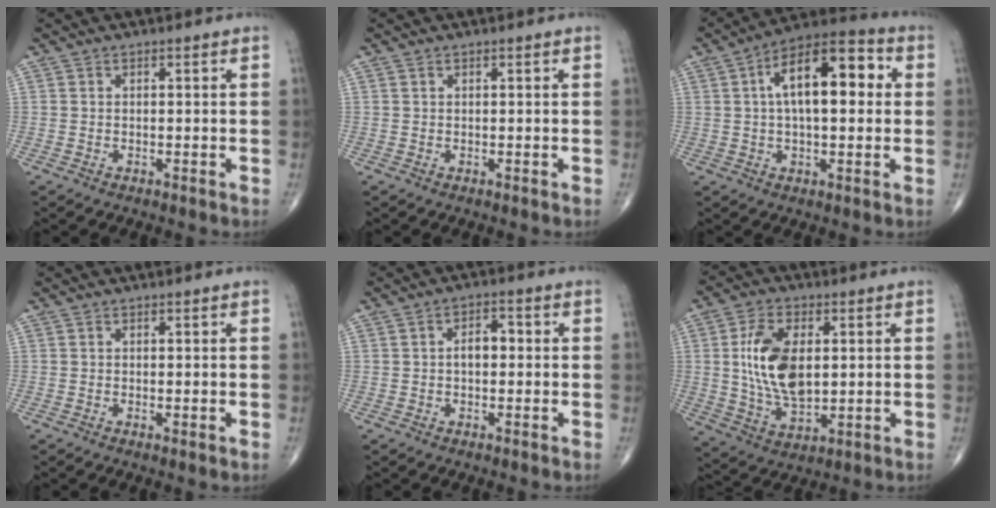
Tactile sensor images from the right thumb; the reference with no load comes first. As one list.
[{"total": 0.0}, {"total": 16.1, "force": [2.9, 7.4, 14.0], "torque": [-0.206, 0.029, 0.038]}, {"total": 0.8, "force": [-0.1, 0.1, 0.8], "torque": [-0.015, -0.005, -0.002]}, {"total": 4.0, "force": [0.1, 2.4, 3.2], "torque": [-0.044, 0.015, -0.004]}, {"total": 14.0, "force": [1.9, 7.8, 11.4], "torque": [-0.208, -0.010, 0.041]}]